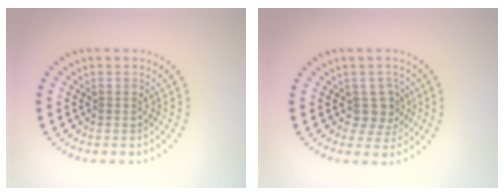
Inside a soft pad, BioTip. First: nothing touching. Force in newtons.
{"total": 2.5, "press": 2.0, "slide": 1.5}